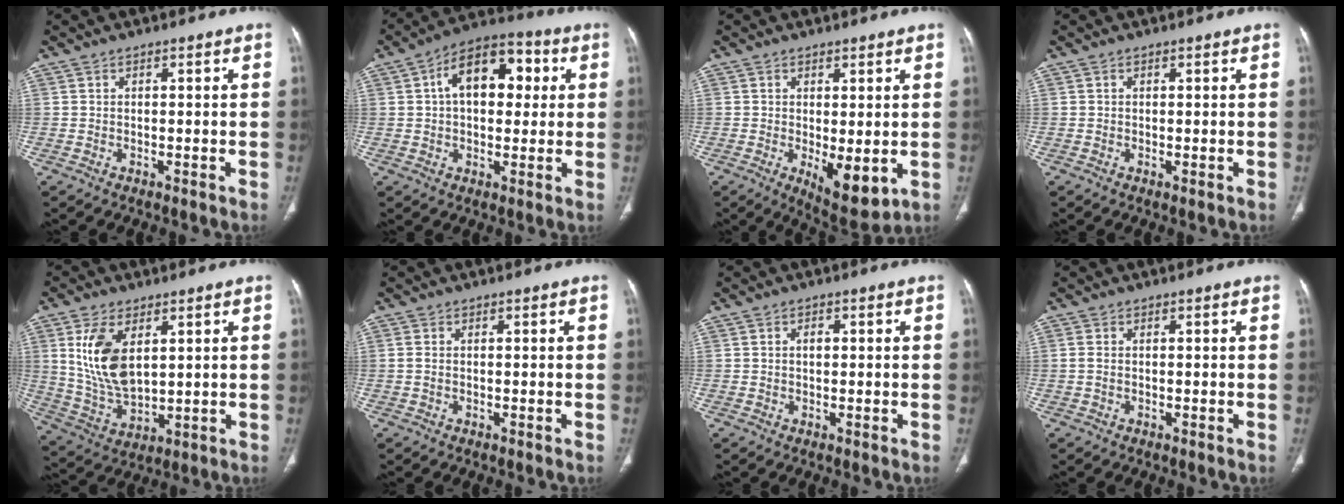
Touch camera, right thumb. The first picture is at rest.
{"total": 13.8, "force": [3.0, 8.3, 10.6], "torque": [-0.136, 0.024, 0.039]}
{"total": 7.8, "force": [-1.3, 3.2, 7.0], "torque": [-0.097, -0.024, -0.007]}
{"total": 0.0}
{"total": 12.9, "force": [4.0, 6.9, 10.1], "torque": [-0.198, -0.019, 0.089]}
{"total": 1.1, "force": [0.0, 0.6, 1.0], "torque": [-0.029, 0.002, 0.001]}
{"total": 1.3, "force": [0.2, 0.8, 1.0], "torque": [-0.017, 0.004, 0.003]}
{"total": 1.4, "force": [0.0, 0.7, 1.1], "torque": [-0.034, 0.001, 0.000]}